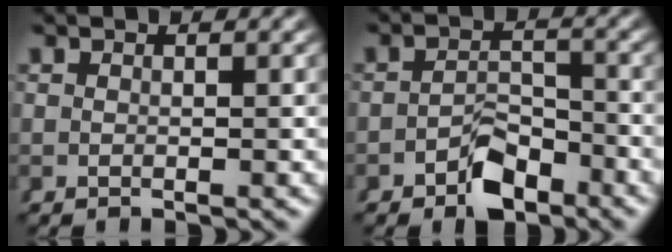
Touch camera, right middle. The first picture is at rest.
{"total": 4.1, "force": [-3.0, 2.1, 1.9], "torque": [-0.011, -0.009, -0.050]}